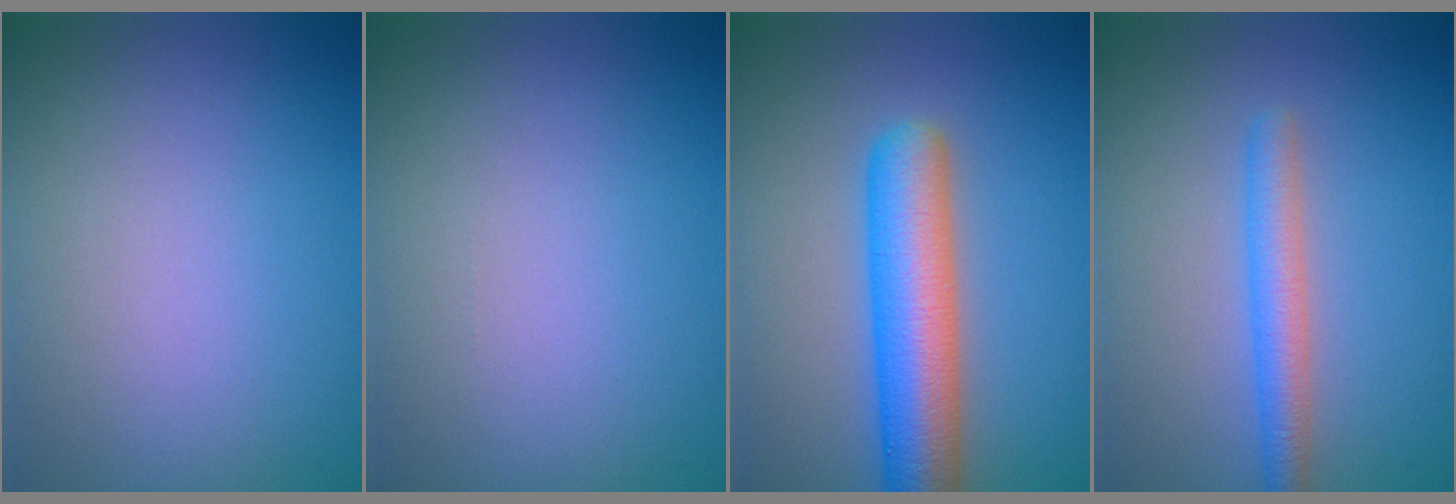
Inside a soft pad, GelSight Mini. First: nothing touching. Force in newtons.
{"total": 0.0}
{"total": 7.7, "press": 7.7, "slide": 0.2}
{"total": 2.9, "press": 2.9, "slide": 0.0}